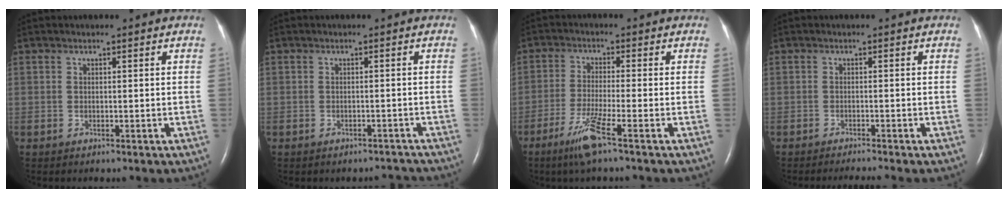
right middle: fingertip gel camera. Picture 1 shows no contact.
{"total": 2.0, "force": [-1.8, 0.8, -0.2], "torque": [0.008, 0.004, -0.021]}
{"total": 6.2, "force": [-3.6, -0.7, 4.9], "torque": [-0.102, -0.017, -0.075]}
{"total": 2.9, "force": [-2.6, -1.0, 1.0], "torque": [-0.011, -0.006, -0.039]}